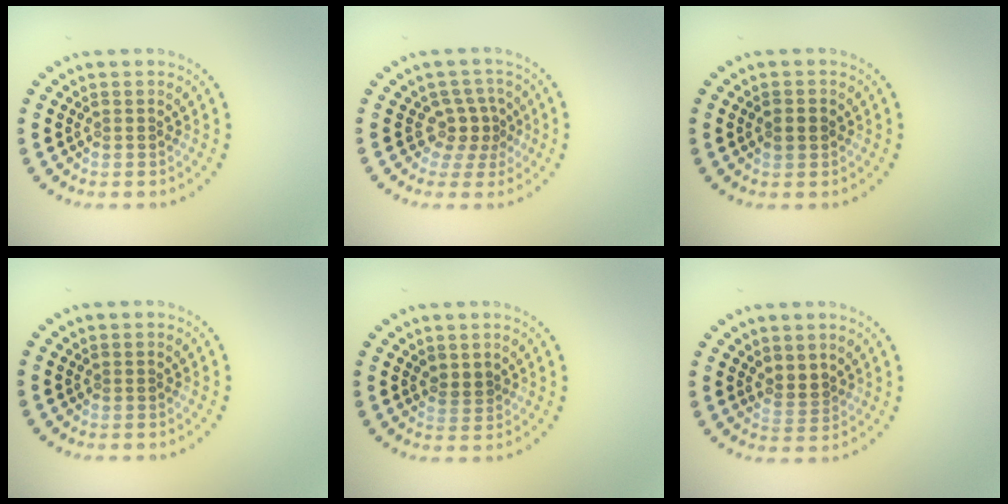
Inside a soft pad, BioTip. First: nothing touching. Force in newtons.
{"total": 2.6, "press": 1.8, "slide": 1.9}
{"total": 1.1, "press": 1.1, "slide": 0.2}
{"total": 0.0}
{"total": 1.2, "press": 1.1, "slide": 0.5}
{"total": 1.7, "press": 1.5, "slide": 0.8}